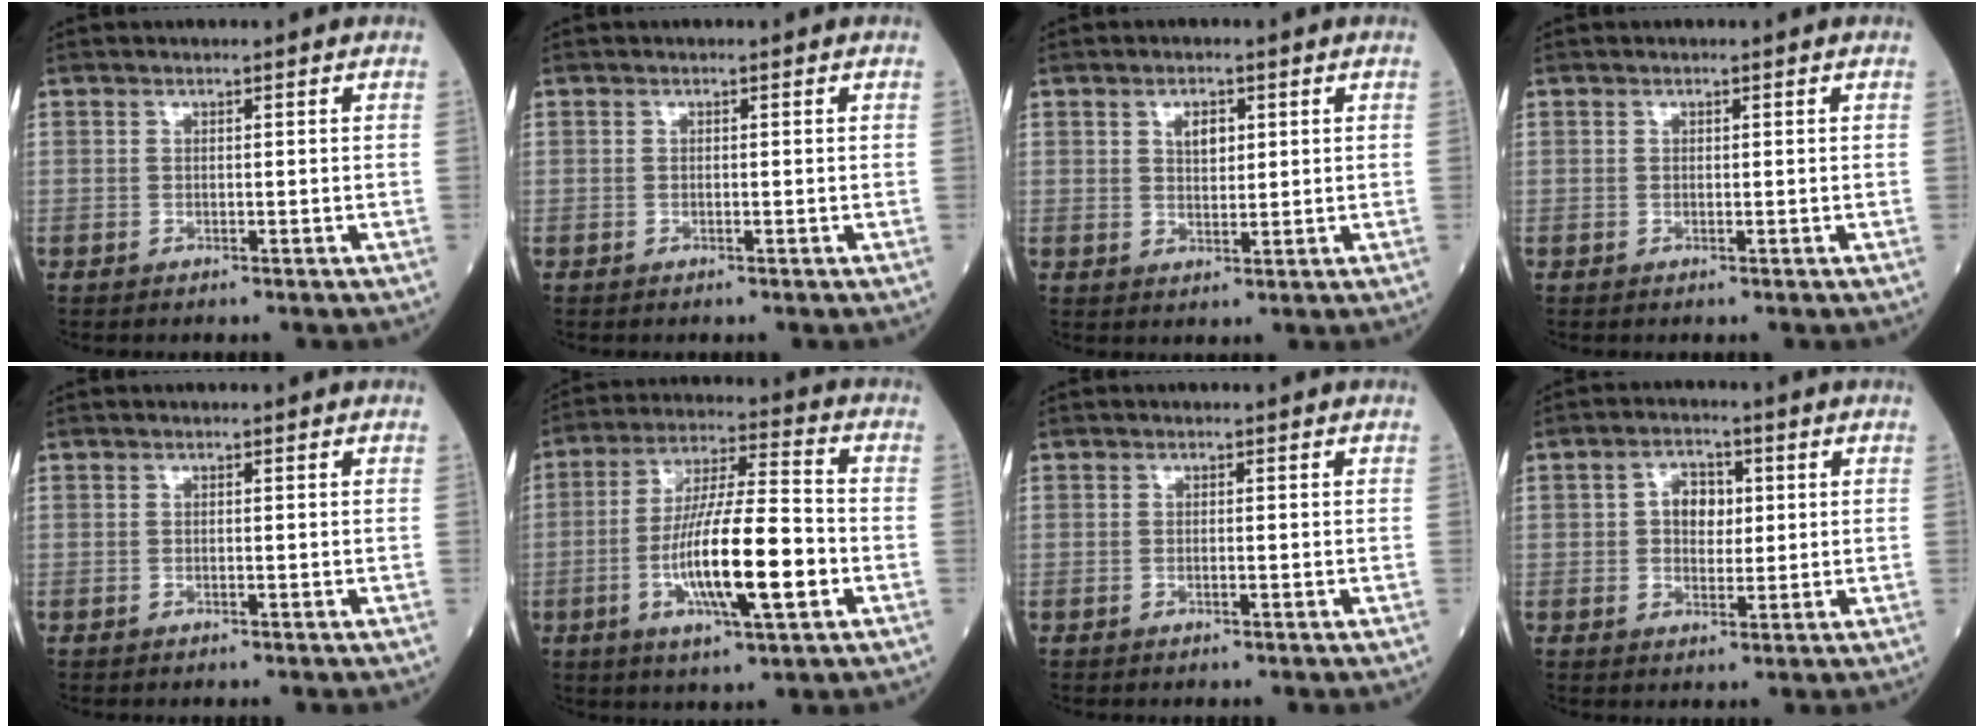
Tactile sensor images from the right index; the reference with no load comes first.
{"total": 0.0}
{"total": 3.8, "force": [1.3, 2.2, 2.8], "torque": [-0.058, 0.004, 0.027]}
{"total": 0.0}
{"total": 0.0}
{"total": 16.2, "force": [-4.2, 2.7, 15.4], "torque": [-0.292, -0.004, -0.071]}
{"total": 0.9, "force": [-0.2, 0.4, 0.8], "torque": [-0.026, -0.001, -0.003]}
{"total": 5.8, "force": [1.0, 3.9, 4.2], "torque": [-0.085, 0.019, 0.021]}